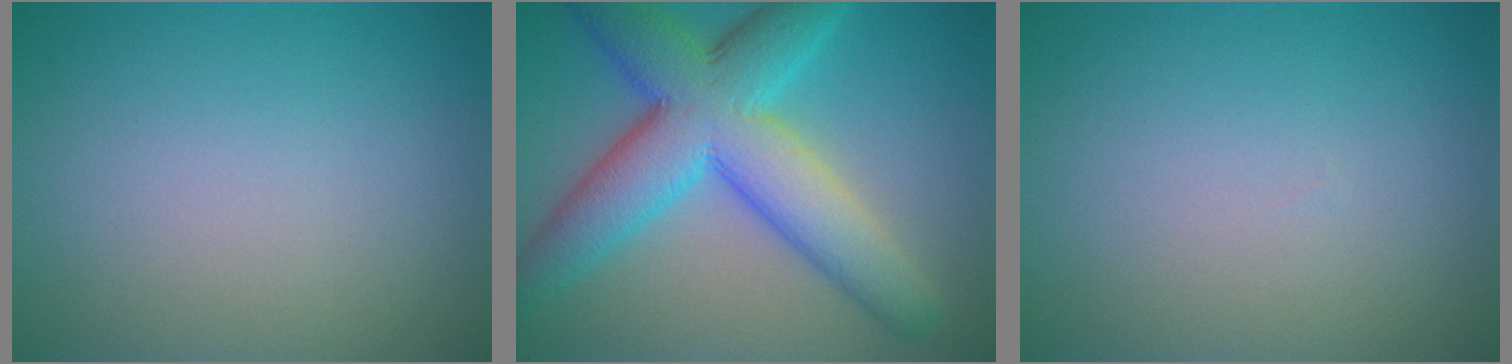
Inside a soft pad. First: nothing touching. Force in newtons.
{"total": 10.2, "press": 10.2, "slide": 0.2}
{"total": 0.0}